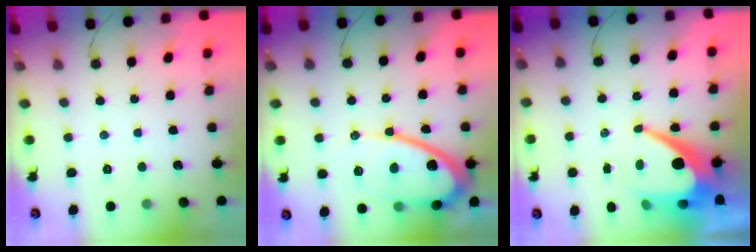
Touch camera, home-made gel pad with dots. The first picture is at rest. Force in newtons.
{"total": 15.0, "press": 14.9, "slide": 1.3}
{"total": 14.6, "press": 14.6, "slide": 1.0}